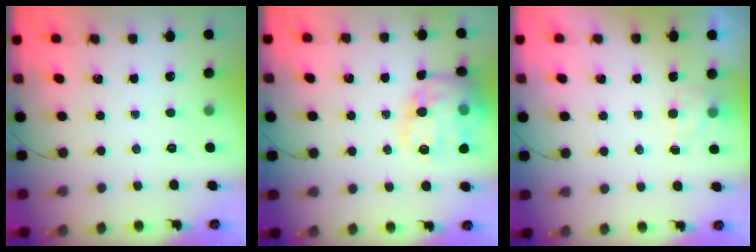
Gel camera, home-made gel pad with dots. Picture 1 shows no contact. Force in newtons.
{"total": 19.3, "press": 19.1, "slide": 2.5}
{"total": 2.0, "press": 1.4, "slide": 1.3}